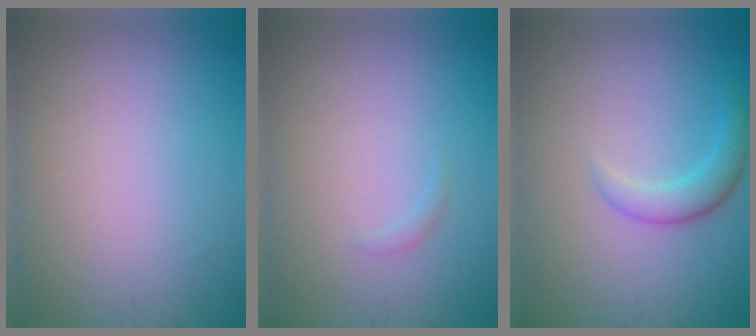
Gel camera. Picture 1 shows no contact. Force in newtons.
{"total": 0.5, "press": 0.5, "slide": 0.1}
{"total": 2.4, "press": 2.4, "slide": 0.1}